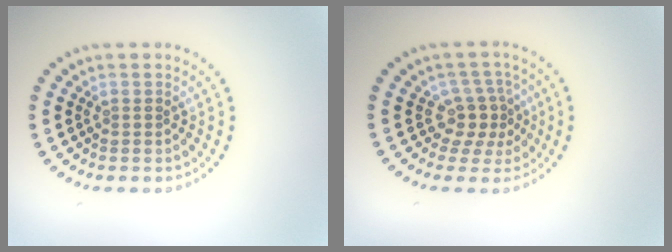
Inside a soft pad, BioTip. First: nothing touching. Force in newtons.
{"total": 2.9, "press": 2.2, "slide": 1.9}